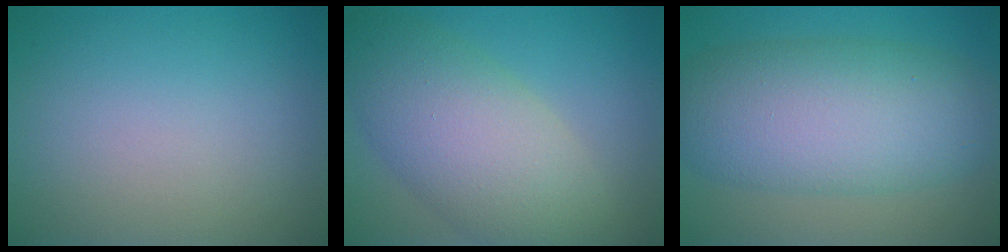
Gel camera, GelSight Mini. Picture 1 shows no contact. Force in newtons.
{"total": 8.6, "press": 8.6, "slide": 0.4}
{"total": 9.8, "press": 9.8, "slide": 0.1}